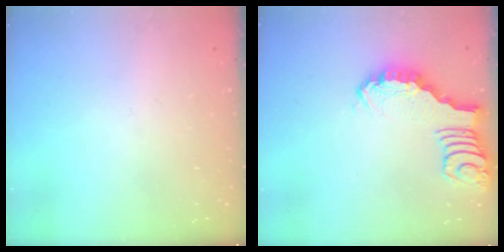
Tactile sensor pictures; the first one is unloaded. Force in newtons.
{"total": 2.7, "press": 2.7, "slide": 0.4}